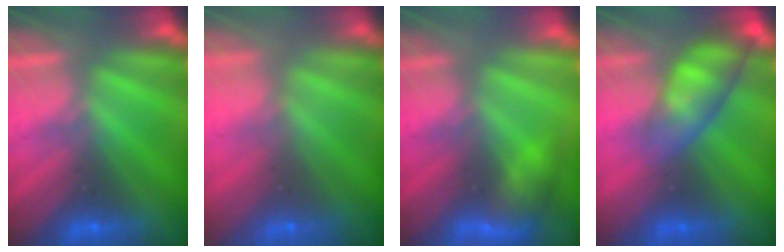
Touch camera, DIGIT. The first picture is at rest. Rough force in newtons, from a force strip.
{"total": 9.1}
{"total": 3.6}
{"total": 4.7}